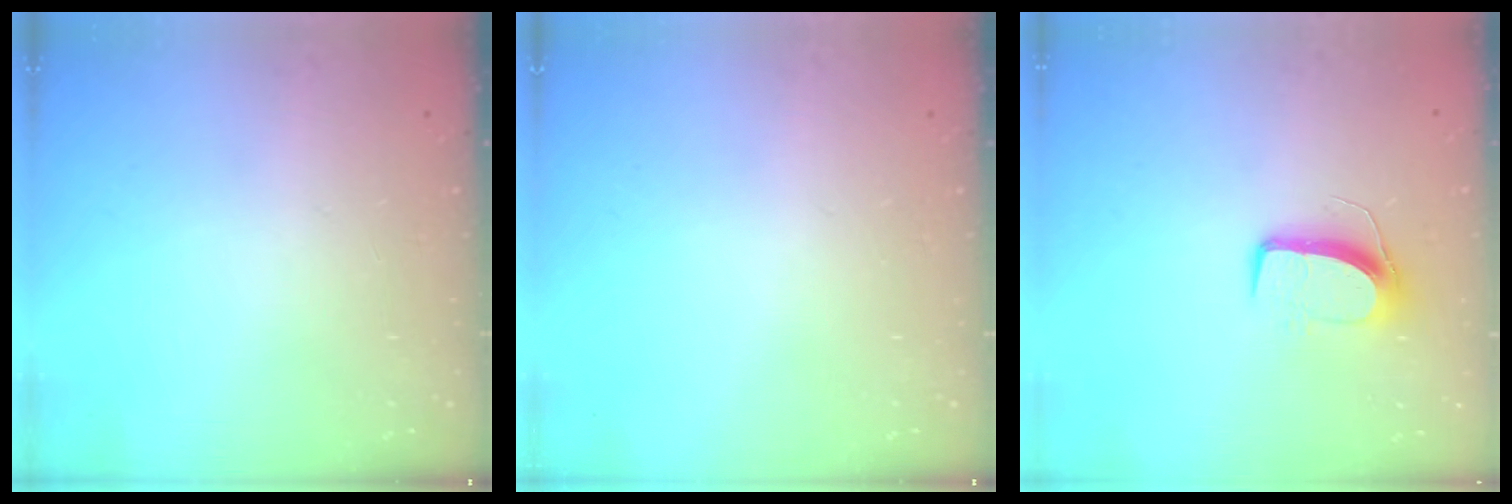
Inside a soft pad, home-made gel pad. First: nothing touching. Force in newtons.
{"total": 0.0}
{"total": 8.6, "press": 8.5, "slide": 0.4}